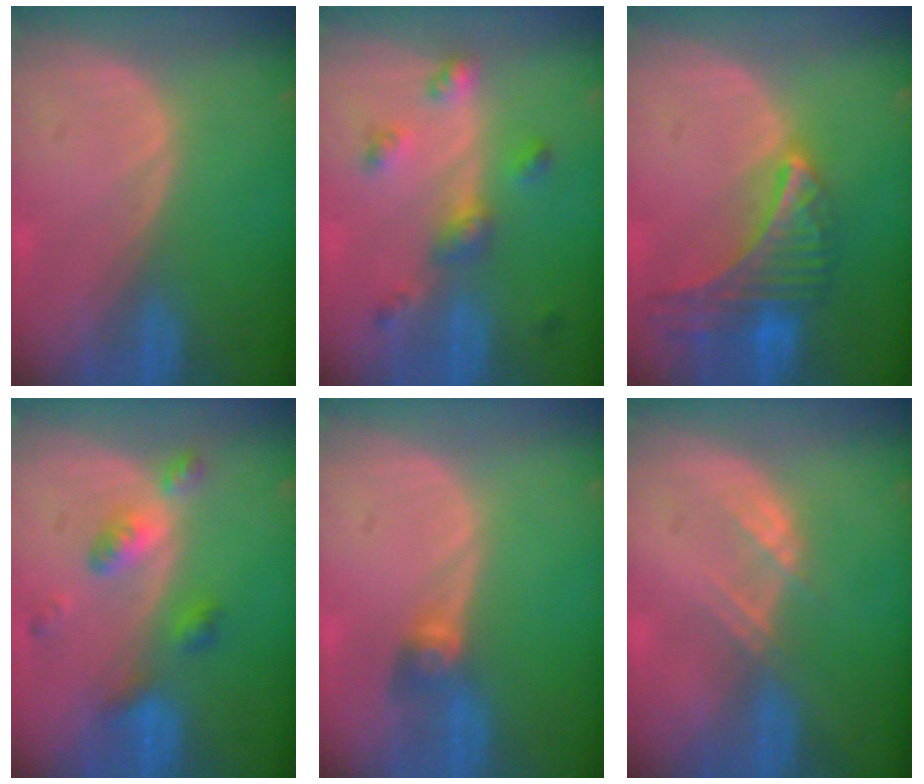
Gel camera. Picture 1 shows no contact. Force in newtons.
{"total": 5.0, "press": 4.9, "slide": 0.6}
{"total": 9.0, "press": 7.9, "slide": 4.3}
{"total": 5.9, "press": 5.1, "slide": 2.9}
{"total": 2.7, "press": 2.6, "slide": 0.5}
{"total": 2.3, "press": 2.3, "slide": 0.2}